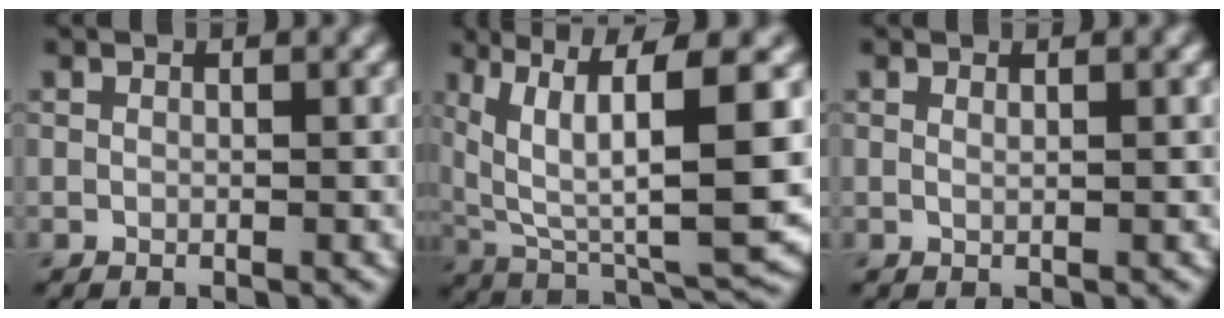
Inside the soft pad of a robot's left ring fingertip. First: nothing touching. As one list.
[{"total": 12.1, "force": [4.2, 3.6, 10.8], "torque": [-0.190, -0.005, 0.086]}, {"total": 0.9, "force": [0.4, 0.3, 0.7], "torque": [-0.009, 0.000, 0.002]}]